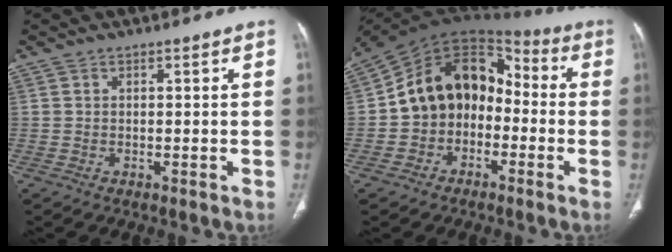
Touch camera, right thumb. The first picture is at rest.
{"total": 15.4, "force": [-2.2, 11.9, 9.4], "torque": [-0.114, 0.070, -0.052]}